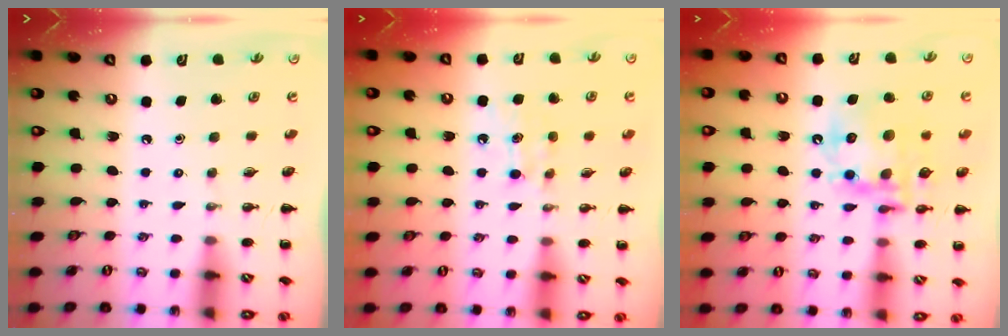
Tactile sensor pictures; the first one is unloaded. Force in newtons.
{"total": 5.1, "press": 4.9, "slide": 1.4}
{"total": 16.6, "press": 16.2, "slide": 3.6}